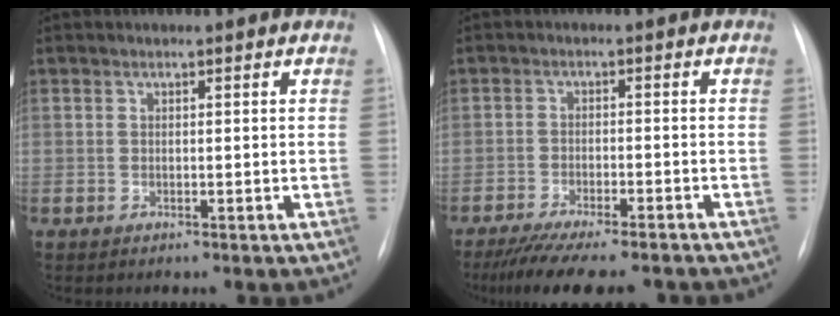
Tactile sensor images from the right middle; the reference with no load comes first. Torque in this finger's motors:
{"motor_torque": [1.08, -1.06, 0.20, 0.08]}